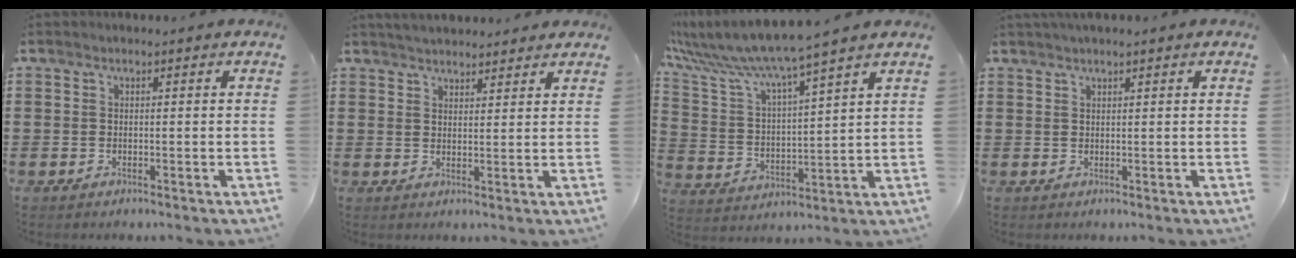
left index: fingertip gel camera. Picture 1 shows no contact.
{"total": 2.9, "force": [2.9, 0.2, 0.1], "torque": [-0.010, -0.003, 0.056]}
{"total": 7.0, "force": [6.1, -0.7, 3.2], "torque": [-0.092, -0.046, 0.098]}
{"total": 1.3, "force": [1.2, 0.0, 0.6], "torque": [-0.012, 0.001, 0.022]}